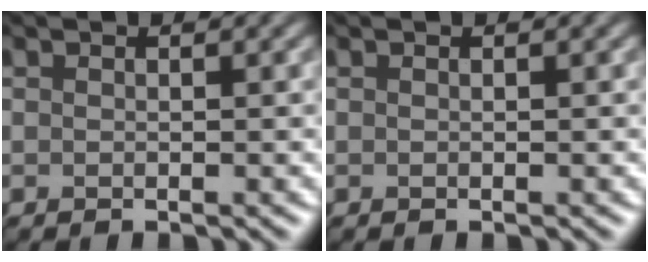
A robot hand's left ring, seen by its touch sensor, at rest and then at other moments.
{"total": 0.0}